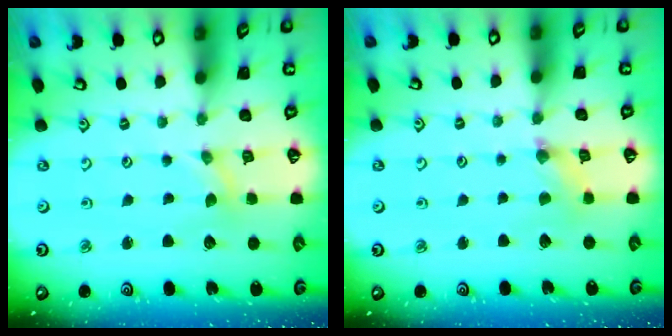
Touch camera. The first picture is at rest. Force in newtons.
{"total": 1.3, "press": 1.3, "slide": 0.3}